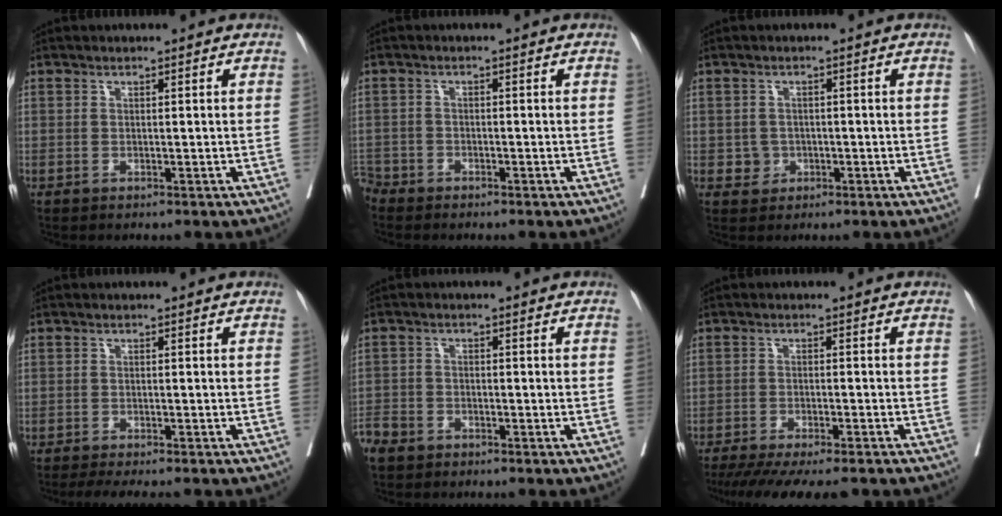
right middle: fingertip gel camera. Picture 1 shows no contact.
{"total": 3.1, "force": [-2.7, 1.4, -0.3], "torque": [0.002, 0.001, -0.057]}
{"total": 2.1, "force": [-0.6, 2.0, 0.4], "torque": [-0.001, 0.007, -0.005]}
{"total": 7.1, "force": [-6.1, 1.3, 3.3], "torque": [-0.039, -0.011, -0.088]}
{"total": 4.4, "force": [-3.5, 2.6, 1.0], "torque": [-0.022, 0.002, -0.068]}
{"total": 14.6, "force": [-12.4, 2.2, 7.4], "torque": [-0.119, -0.034, -0.175]}